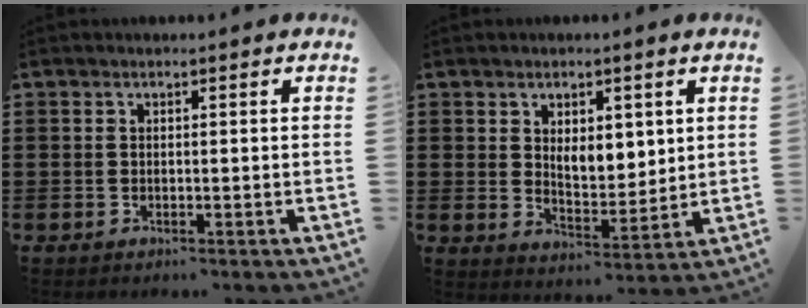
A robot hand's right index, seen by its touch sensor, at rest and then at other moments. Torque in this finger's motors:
{"motor_torque": [0.98, 1.16, 0.14, 0.04]}